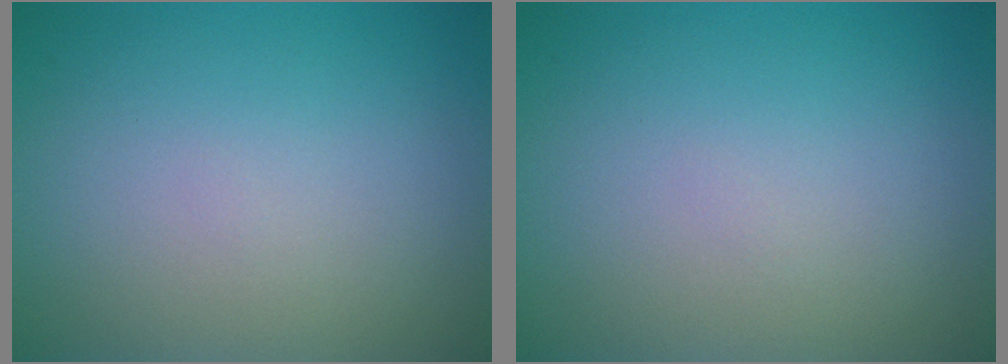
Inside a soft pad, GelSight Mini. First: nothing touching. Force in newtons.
{"total": 0.0}